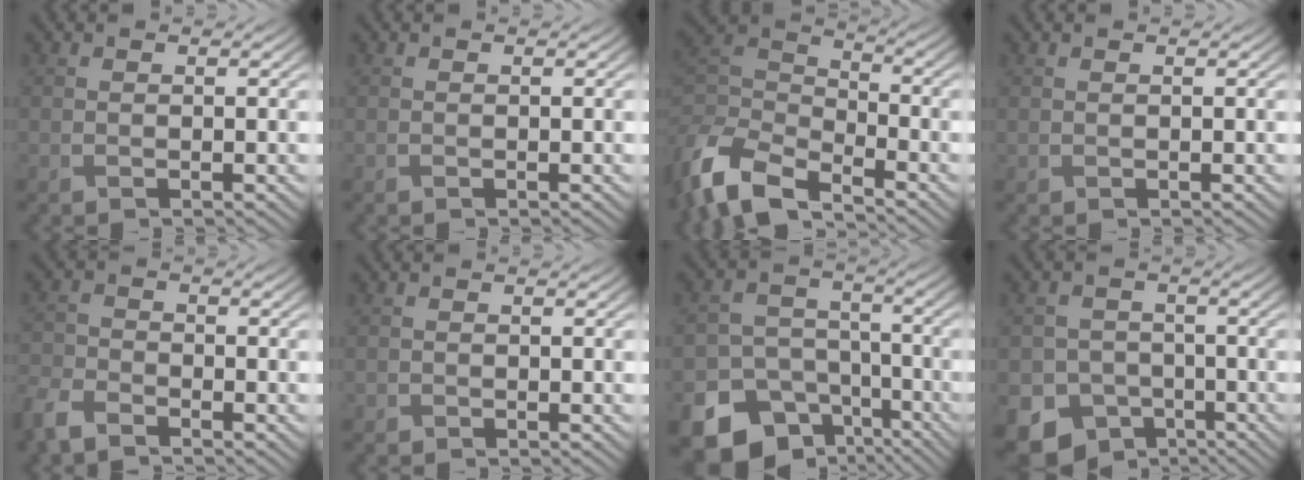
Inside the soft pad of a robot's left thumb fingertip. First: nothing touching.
{"total": 0.0}
{"total": 9.6, "force": [-7.2, 3.6, 5.3], "torque": [-0.124, -0.011, -0.152]}
{"total": 0.0}
{"total": 4.9, "force": [-4.1, 1.7, 2.0], "torque": [-0.050, -0.009, -0.094]}
{"total": 0.6, "force": [-0.6, 0.1, 0.0], "torque": [0.001, -0.002, -0.010]}
{"total": 15.9, "force": [-10.1, 11.2, 5.2], "torque": [-0.137, -0.066, -0.143]}
{"total": 10.2, "force": [-6.2, 7.5, 3.1], "torque": [-0.061, -0.032, -0.115]}